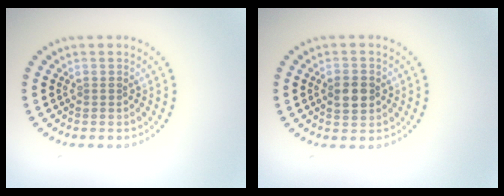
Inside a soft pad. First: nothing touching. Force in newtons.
{"total": 3.0, "press": 3.0, "slide": 0.1}